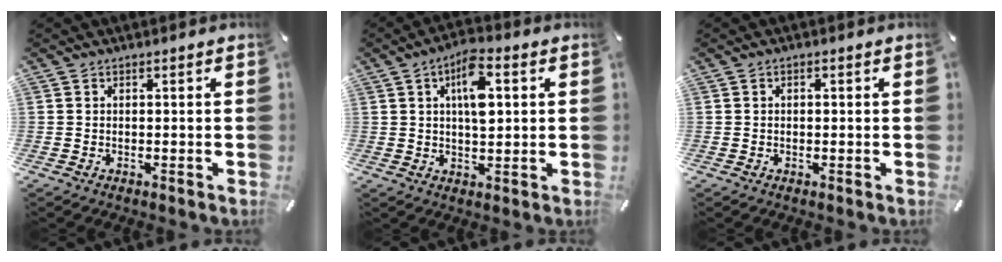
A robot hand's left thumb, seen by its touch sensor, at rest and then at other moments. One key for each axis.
{"total": 9.3, "fx": 2.6, "fy": 4.1, "fz": 7.9, "tx": -0.132, "ty": -0.003, "tz": 0.036}
{"total": 0.7, "fx": -0.1, "fy": 0.5, "fz": 0.5, "tx": -0.010, "ty": 0.001, "tz": -0.003}